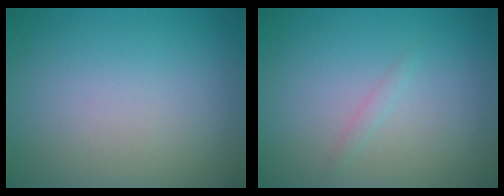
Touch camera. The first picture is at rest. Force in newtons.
{"total": 0.6, "press": 0.6, "slide": 0.0}